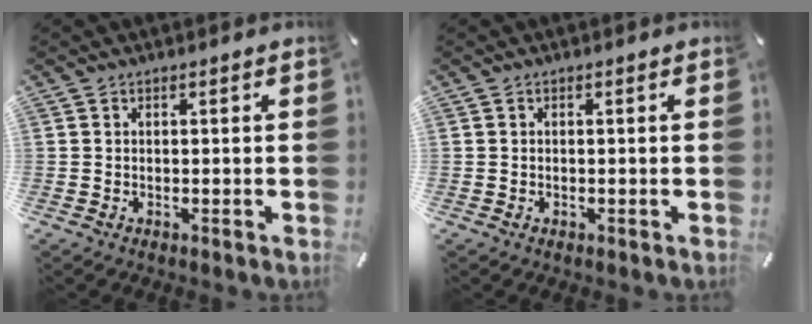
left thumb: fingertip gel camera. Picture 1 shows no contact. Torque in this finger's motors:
{"motor_torque": [-0.20, -0.31, 0.14, 0.11, -0.02]}